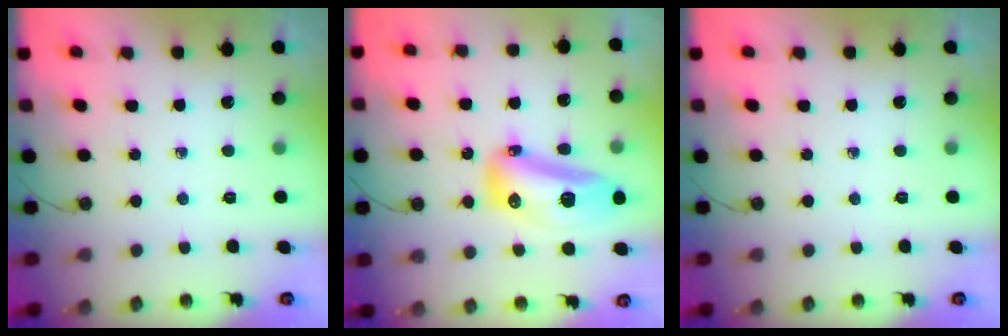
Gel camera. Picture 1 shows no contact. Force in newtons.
{"total": 15.6, "press": 15.5, "slide": 1.5}
{"total": 0.0}